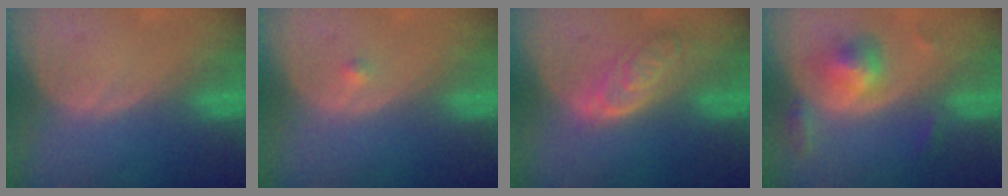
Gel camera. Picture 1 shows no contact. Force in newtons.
{"total": 0.8, "press": 0.6, "slide": 0.4}
{"total": 6.4, "press": 5.7, "slide": 2.9}
{"total": 6.0, "press": 5.3, "slide": 2.7}